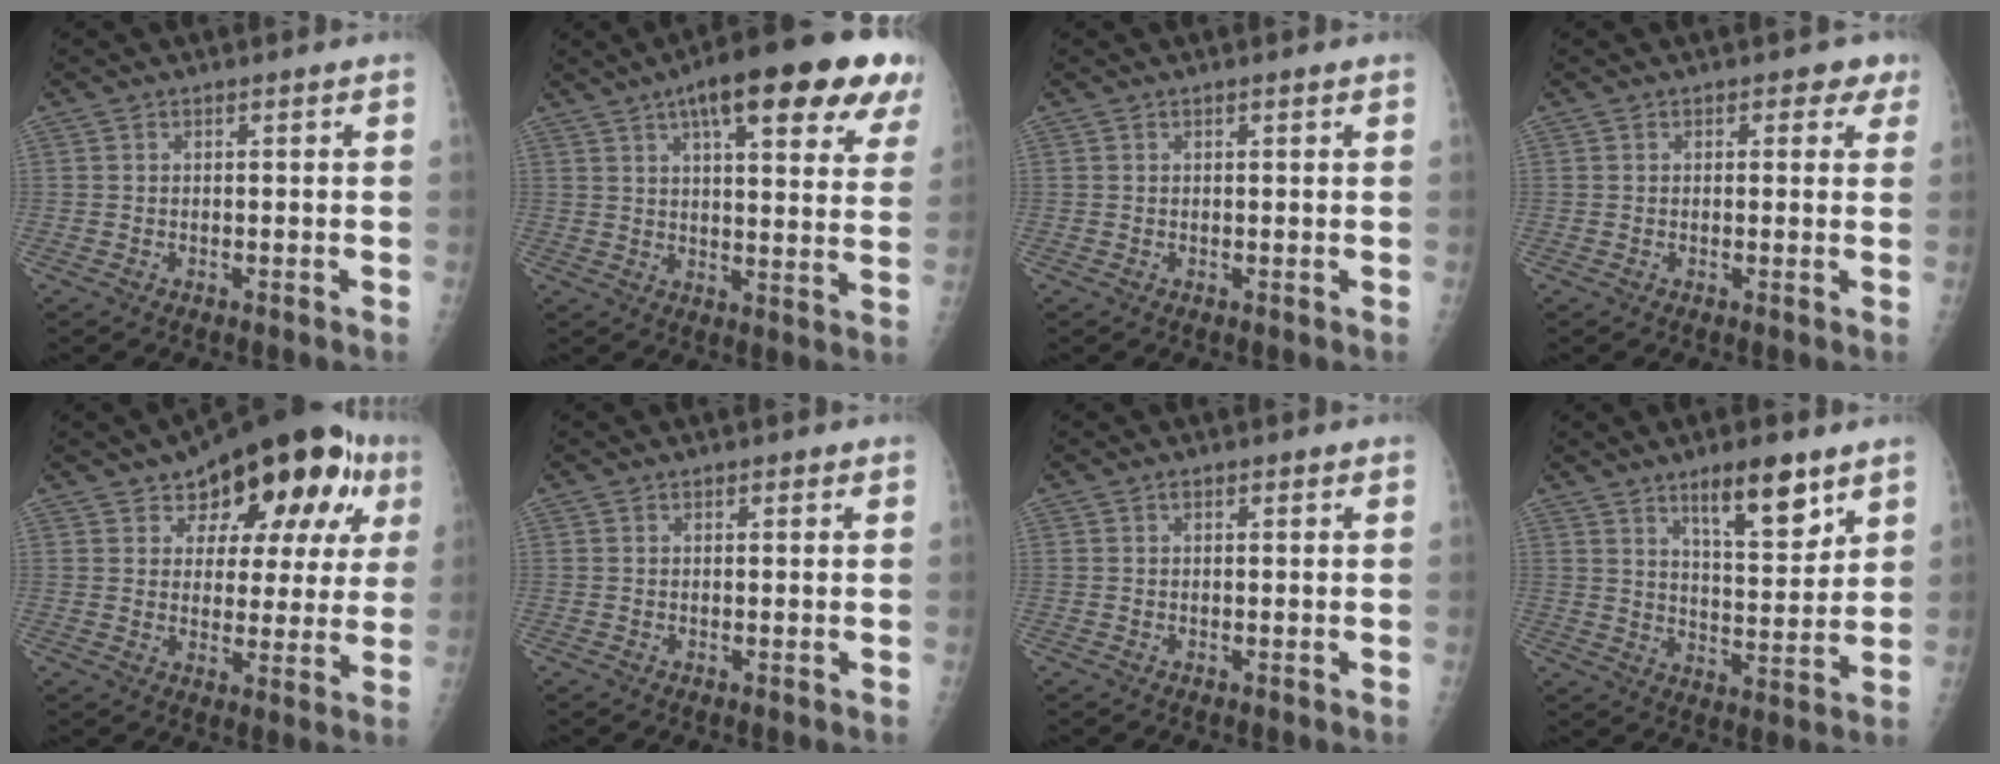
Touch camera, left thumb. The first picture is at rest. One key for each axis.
{"total": 23.6, "fx": 13.3, "fy": 6.7, "fz": 18.3, "tx": -0.229, "ty": -0.012, "tz": 0.170}
{"total": 0.6, "fx": 0.4, "fy": 0.2, "fz": 0.4, "tx": -0.005, "ty": -0.001, "tz": 0.005}
{"total": 3.0, "fx": 1.5, "fy": 2.0, "fz": 1.5, "tx": 0.014, "ty": -0.002, "tz": 0.011}
{"total": 19.8, "fx": 10.0, "fy": 10.3, "fz": 13.7, "tx": -0.140, "ty": 0.000, "tz": 0.138}
{"total": 0.9, "fx": 0.6, "fy": 0.5, "fz": 0.4, "tx": 0.001, "ty": -0.003, "tz": 0.006}
{"total": 0.8, "fx": 0.5, "fy": 0.5, "fz": 0.4, "tx": -0.003, "ty": -0.002, "tz": 0.005}
{"total": 11.4, "fx": 7.3, "fy": 3.6, "fz": 8.1, "tx": -0.105, "ty": -0.051, "tz": 0.121}